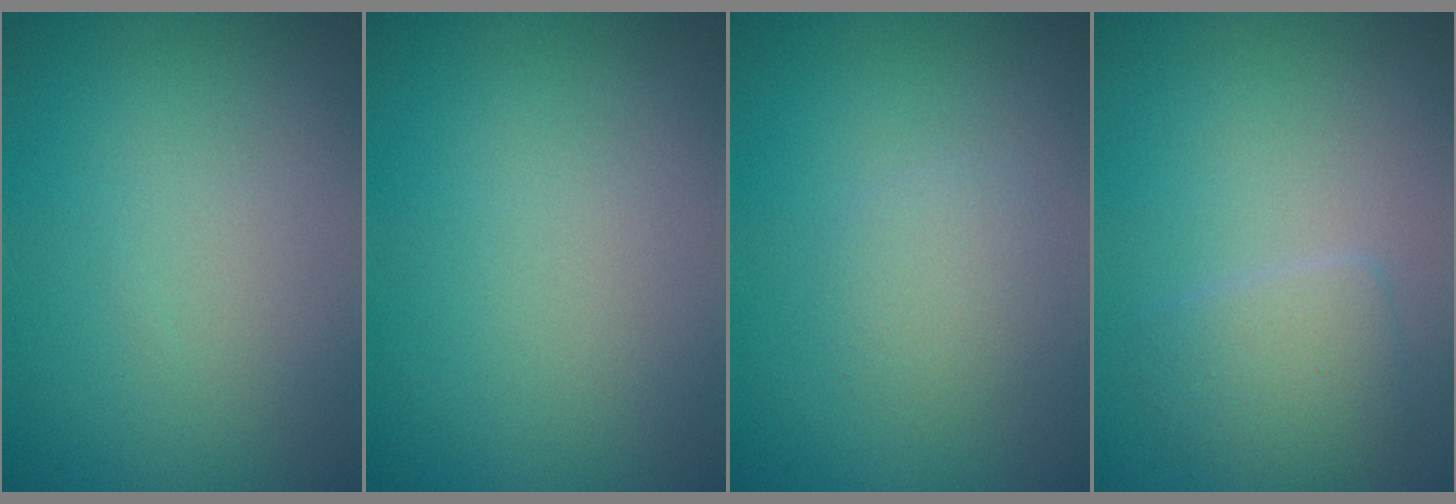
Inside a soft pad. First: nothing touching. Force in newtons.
{"total": 0.0}
{"total": 1.5, "press": 1.5, "slide": 0.0}
{"total": 2.4, "press": 2.4, "slide": 0.0}